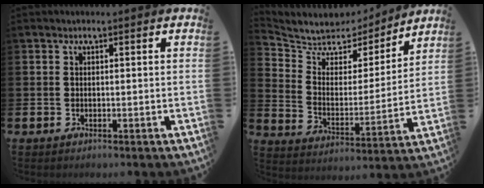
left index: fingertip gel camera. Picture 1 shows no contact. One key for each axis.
{"total": 6.4, "fx": 5.7, "fy": 2.7, "fz": 0.4, "tx": -0.050, "ty": -0.049, "tz": 0.097}